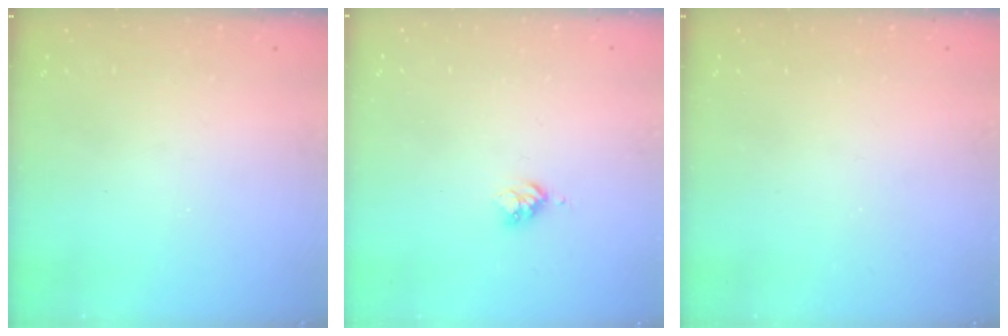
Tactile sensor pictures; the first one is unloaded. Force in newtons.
{"total": 3.0, "press": 2.9, "slide": 0.4}
{"total": 0.0}